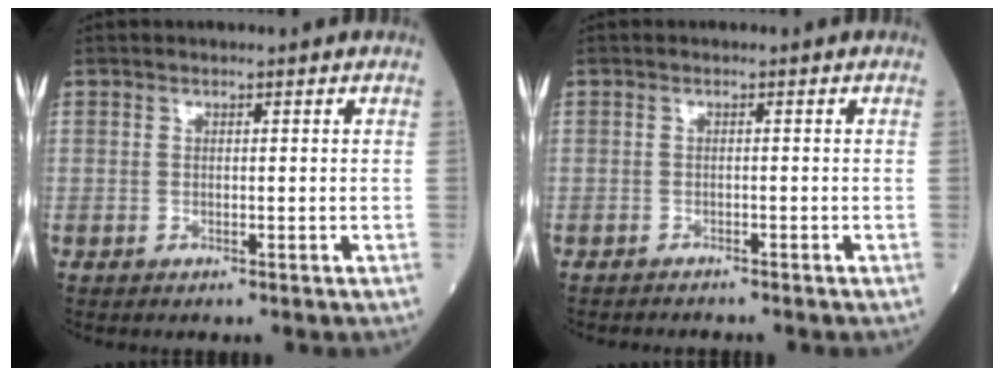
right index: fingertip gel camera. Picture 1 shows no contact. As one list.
[{"total": 1.6, "force": [-1.6, -0.1, 0.3], "torque": [-0.006, -0.002, -0.018]}]